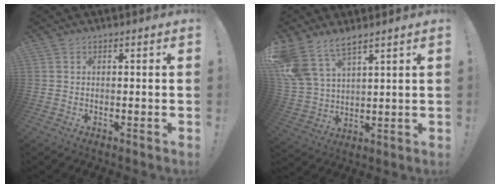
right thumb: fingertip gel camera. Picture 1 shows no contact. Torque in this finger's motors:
{"motor_torque": [2.26, 2.74, 1.75, 1.02, 0.17]}